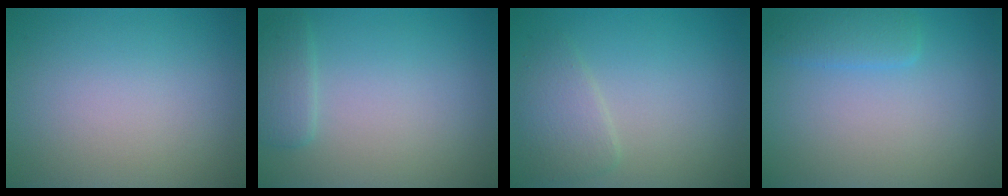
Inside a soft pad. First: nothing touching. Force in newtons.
{"total": 1.8, "press": 1.8, "slide": 0.1}
{"total": 2.4, "press": 2.4, "slide": 0.0}
{"total": 1.8, "press": 1.8, "slide": 0.0}